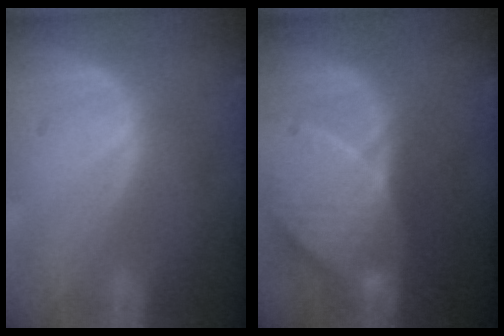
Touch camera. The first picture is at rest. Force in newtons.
{"total": 9.2, "press": 8.6, "slide": 3.4}